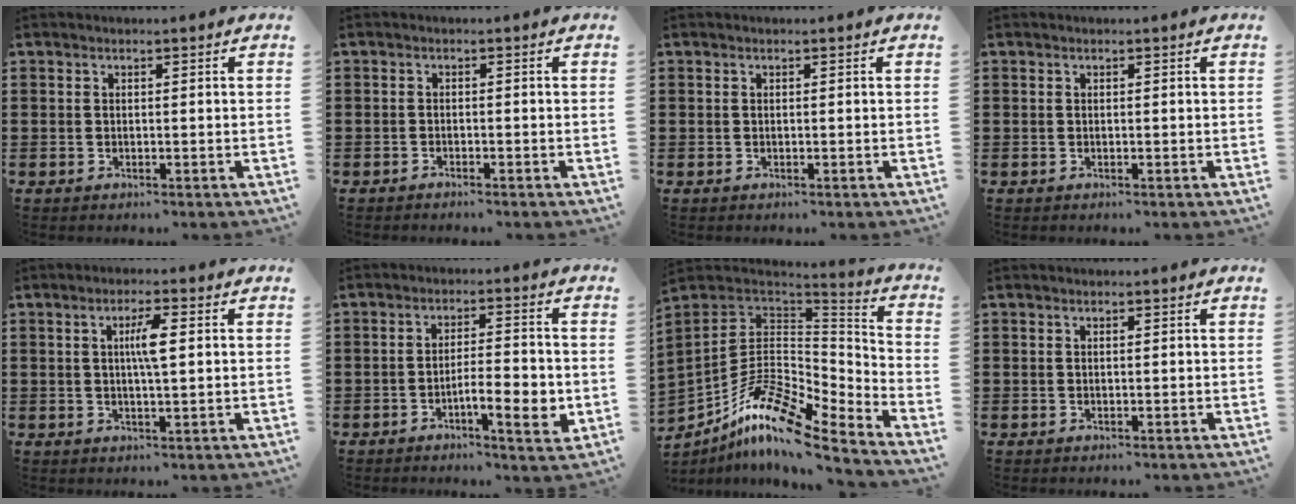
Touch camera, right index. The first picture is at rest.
{"total": 0.8, "force": [-0.8, -0.1, 0.0], "torque": [-0.003, 0.000, -0.017]}
{"total": 0.0}
{"total": 0.0}
{"total": 4.2, "force": [0.7, 0.7, 4.1], "torque": [-0.080, 0.004, 0.008]}
{"total": 6.8, "force": [-2.4, 1.8, 6.1], "torque": [-0.093, -0.002, -0.040]}
{"total": 13.3, "force": [-8.3, 5.2, 9.1], "torque": [-0.187, 0.014, -0.157]}
{"total": 0.0}